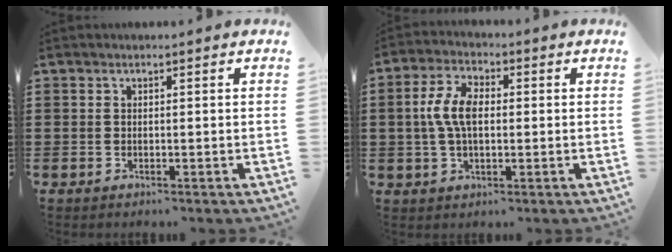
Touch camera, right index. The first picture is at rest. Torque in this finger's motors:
{"motor_torque": [1.34, -0.22, 0.56, 0.21]}